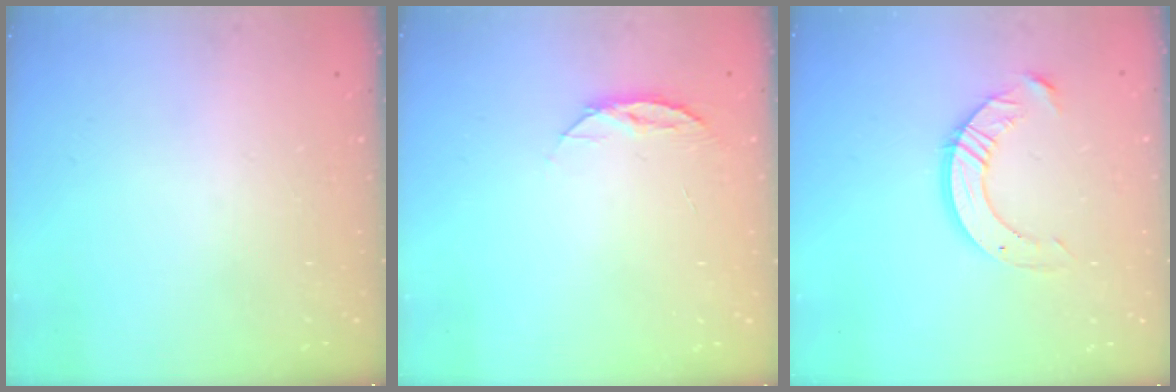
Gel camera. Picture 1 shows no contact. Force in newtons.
{"total": 4.4, "press": 4.3, "slide": 0.5}
{"total": 10.5, "press": 10.4, "slide": 0.9}